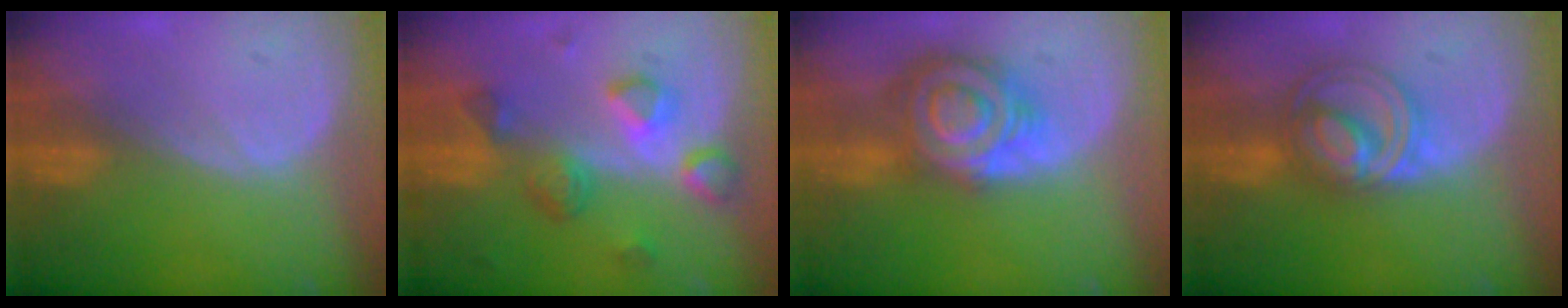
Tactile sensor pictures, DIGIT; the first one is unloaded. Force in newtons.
{"total": 7.9, "press": 7.1, "slide": 3.5}
{"total": 9.1, "press": 9.1, "slide": 0.6}
{"total": 6.5, "press": 6.5, "slide": 0.3}